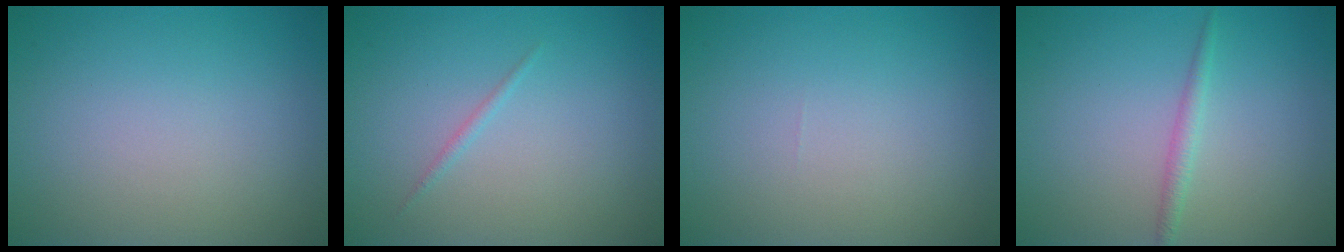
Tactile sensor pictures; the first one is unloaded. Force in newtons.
{"total": 0.6, "press": 0.6, "slide": 0.0}
{"total": 0.0}
{"total": 1.3, "press": 1.3, "slide": 0.0}